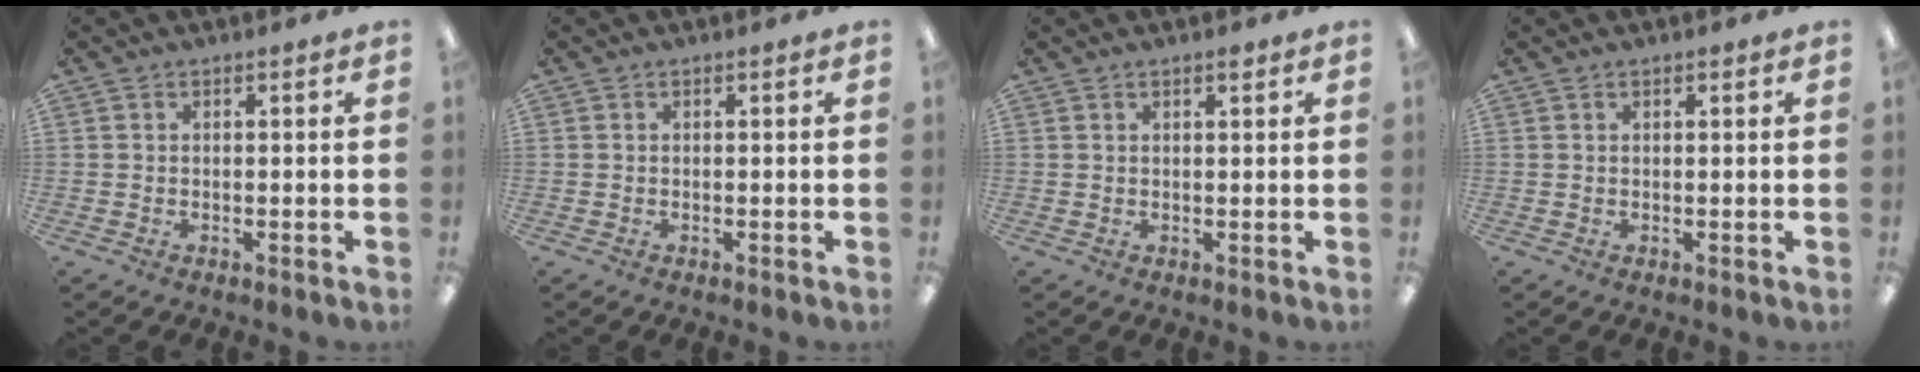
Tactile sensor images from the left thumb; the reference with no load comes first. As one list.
[{"total": 0.0}, {"total": 1.4, "force": [1.0, 0.2, 0.9], "torque": [-0.018, 0.001, 0.018]}, {"total": 0.6, "force": [0.4, 0.2, 0.3], "torque": [-0.008, 0.003, 0.007]}]